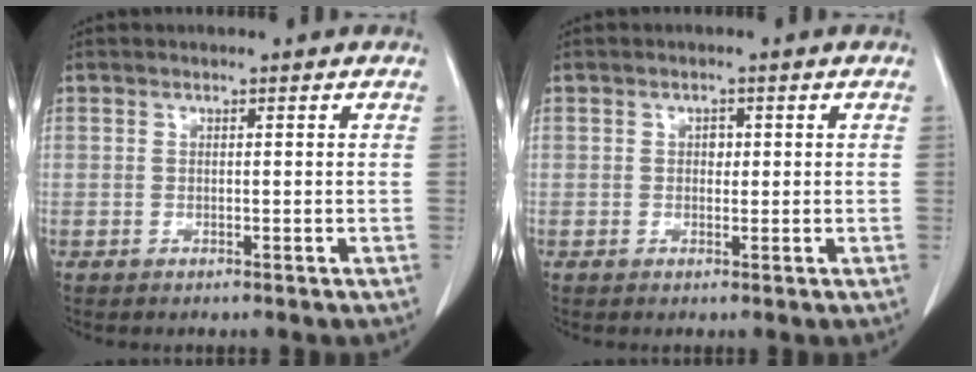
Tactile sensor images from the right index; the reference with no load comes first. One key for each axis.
{"total": 1.3, "fx": 0.3, "fy": 1.0, "fz": 0.8, "tx": -0.009, "ty": 0.002, "tz": 0.003}